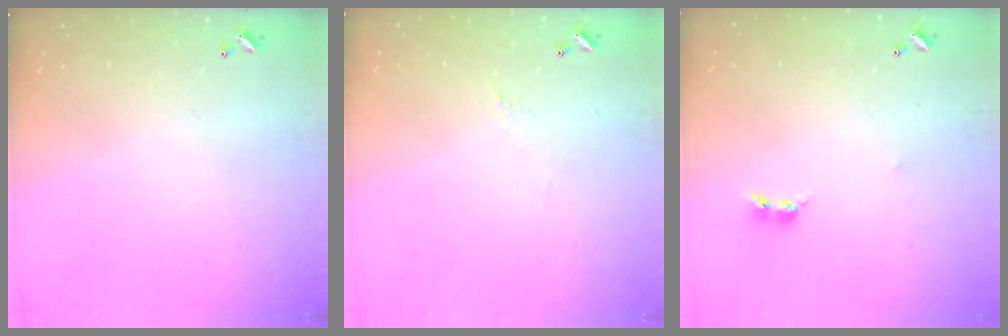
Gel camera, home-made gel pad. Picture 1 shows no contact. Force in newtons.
{"total": 1.6, "press": 1.5, "slide": 0.5}
{"total": 2.7, "press": 2.7, "slide": 0.3}